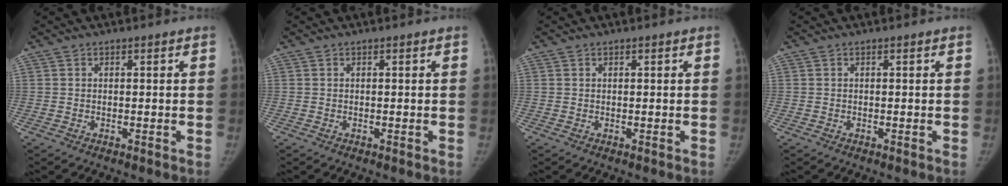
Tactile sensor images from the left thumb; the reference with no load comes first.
{"total": 0.0}
{"total": 0.0}
{"total": 0.0}